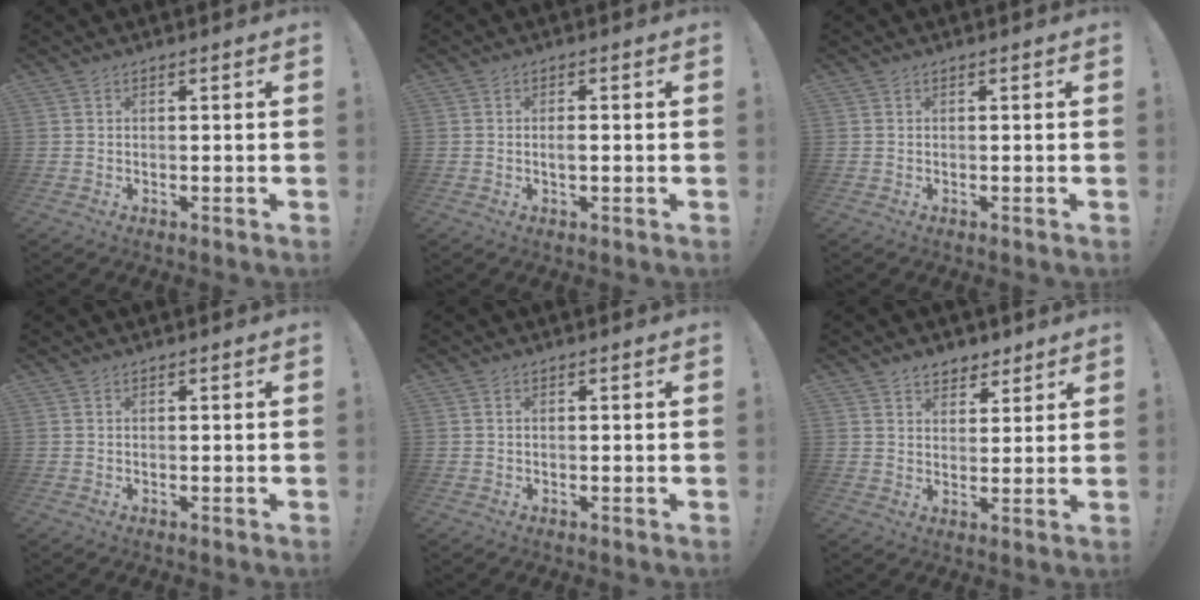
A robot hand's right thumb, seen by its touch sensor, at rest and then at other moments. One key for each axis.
{"total": 1.8, "fx": -0.4, "fy": 0.7, "fz": 1.7, "tx": -0.022, "ty": 0.000, "tz": -0.009}
{"total": 0.0}
{"total": 0.0}
{"total": 0.5, "fx": 0.2, "fy": 0.3, "fz": 0.4, "tx": -0.010, "ty": 0.004, "tz": 0.003}
{"total": 5.7, "fx": 4.1, "fy": 3.8, "fz": 0.9, "tx": -0.001, "ty": -0.029, "tz": 0.077}